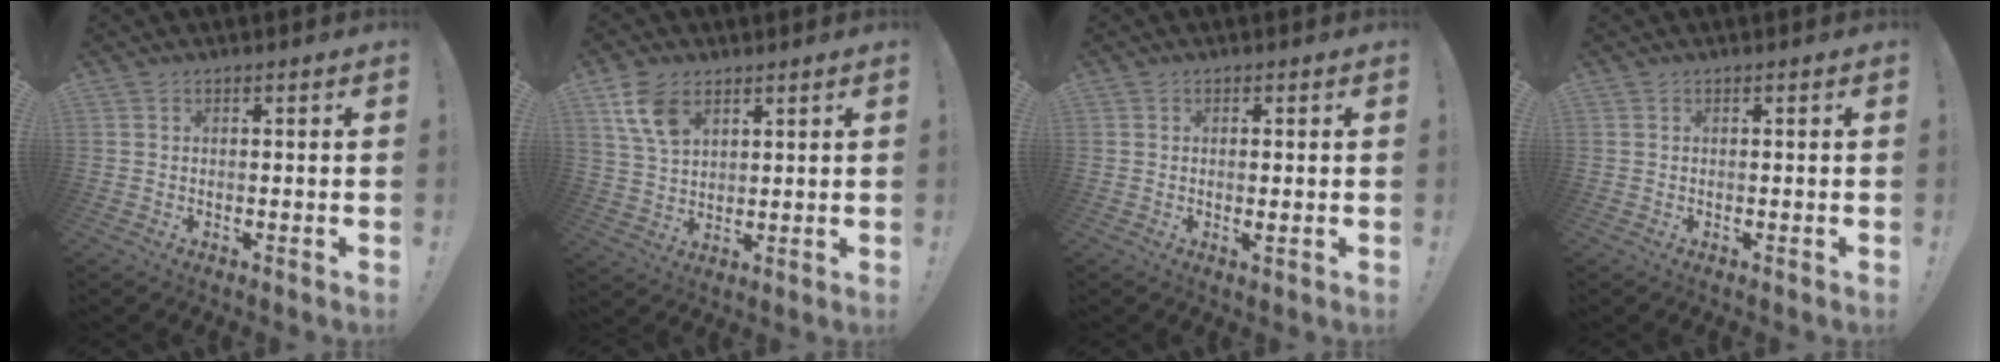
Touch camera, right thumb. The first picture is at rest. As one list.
[{"total": 9.1, "force": [4.9, 5.4, 5.5], "torque": [-0.100, -0.018, 0.095]}, {"total": 1.5, "force": [0.2, 0.1, 1.5], "torque": [-0.025, -0.003, 0.002]}, {"total": 0.0}]